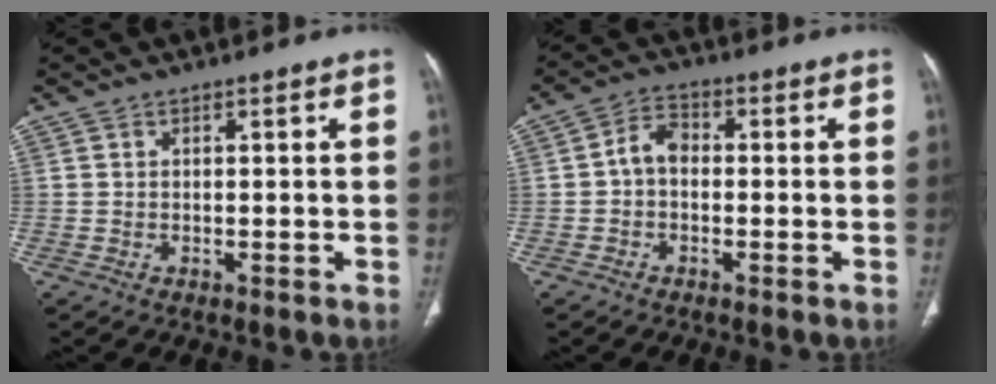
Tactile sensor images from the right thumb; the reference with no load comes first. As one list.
[{"total": 4.5, "force": [-0.5, 3.2, 3.2], "torque": [-0.047, 0.017, -0.020]}]